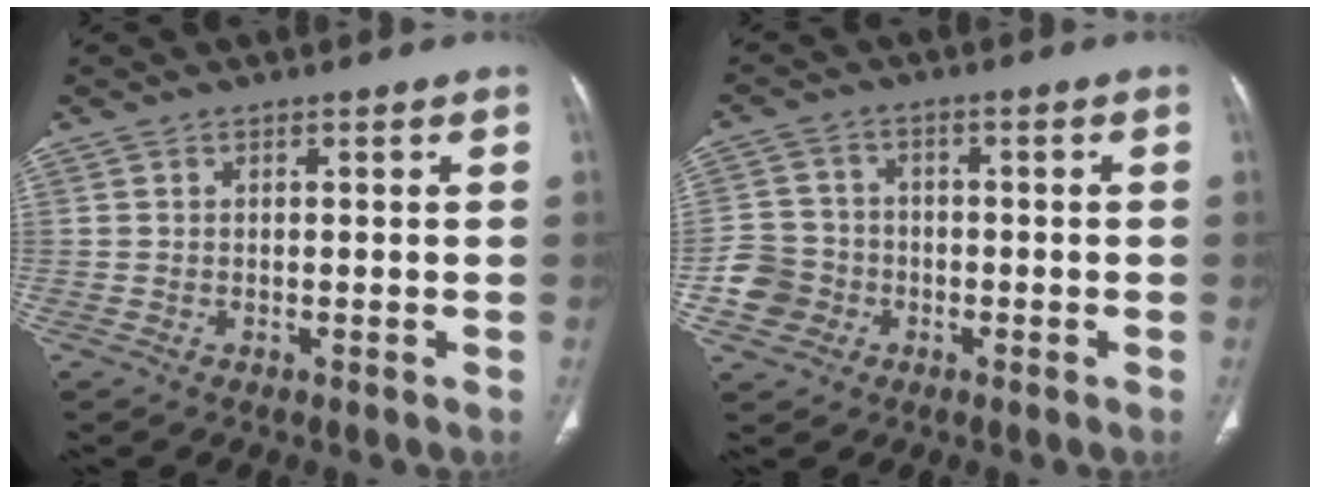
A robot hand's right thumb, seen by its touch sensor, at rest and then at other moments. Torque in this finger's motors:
{"motor_torque": [0.22, 0.06, 0.73, -0.66, -0.01]}